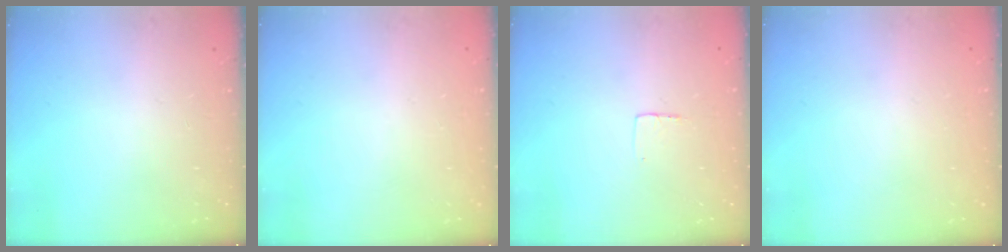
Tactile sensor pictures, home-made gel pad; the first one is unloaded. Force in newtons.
{"total": 0.0}
{"total": 3.0, "press": 3.0, "slide": 0.2}
{"total": 0.0}